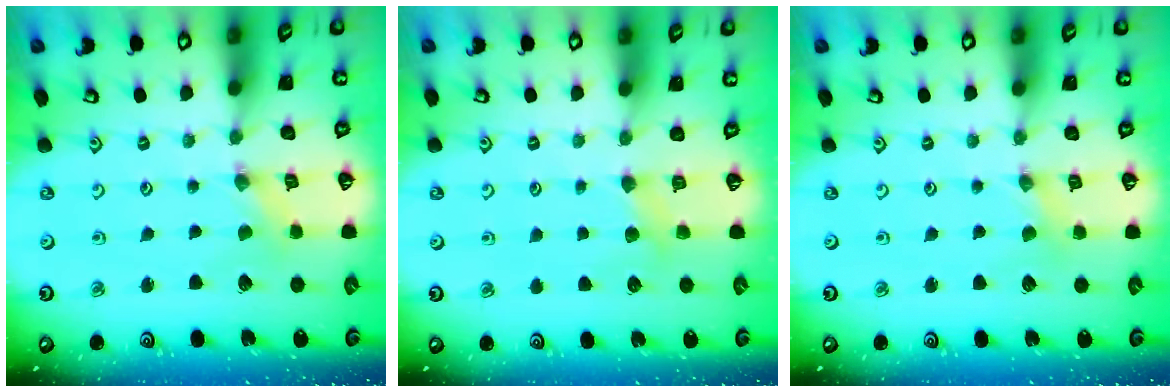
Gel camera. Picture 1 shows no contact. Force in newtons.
{"total": 4.9, "press": 4.9, "slide": 0.5}
{"total": 1.8, "press": 1.8, "slide": 0.3}